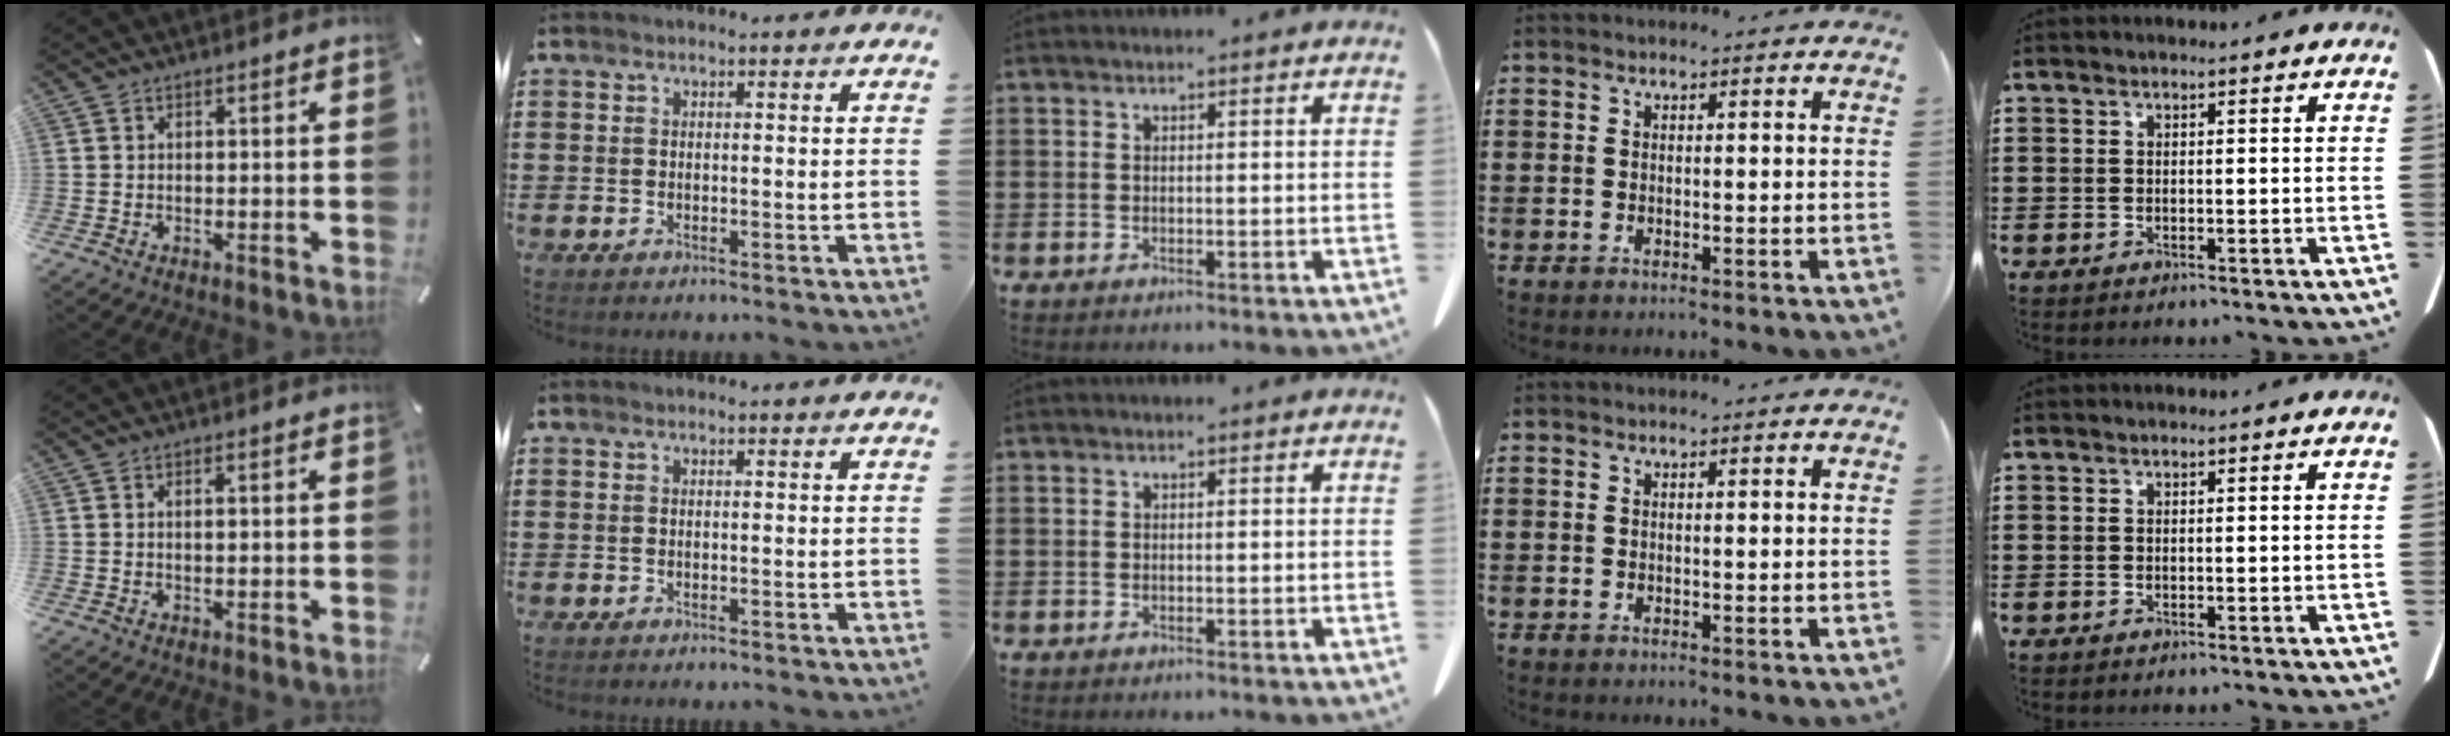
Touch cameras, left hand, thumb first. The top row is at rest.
{"thumb": {"total": 1.1, "force": [0.3, 0.3, 1.1], "torque": [-0.020, 0.001, 0.004]}}